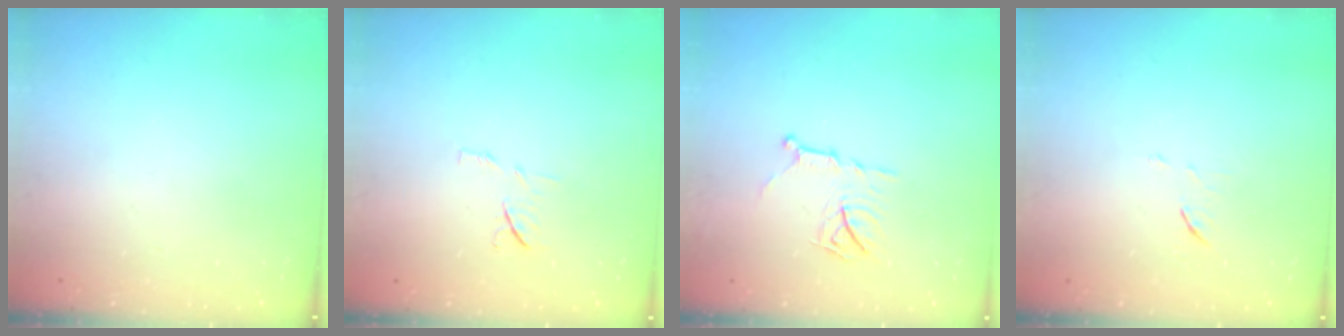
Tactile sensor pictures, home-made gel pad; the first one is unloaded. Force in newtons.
{"total": 6.5, "press": 6.5, "slide": 0.7}
{"total": 10.6, "press": 10.6, "slide": 0.8}
{"total": 5.8, "press": 5.7, "slide": 1.3}